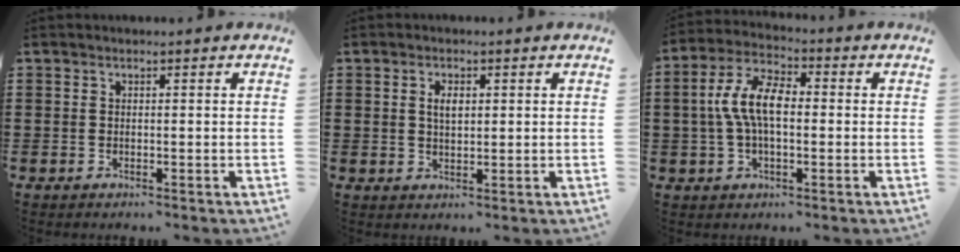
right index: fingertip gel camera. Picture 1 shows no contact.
{"total": 2.5, "force": [0.6, 1.2, 2.1], "torque": [-0.044, 0.006, 0.009]}
{"total": 8.6, "force": [0.1, 4.0, 7.6], "torque": [-0.174, 0.001, -0.008]}